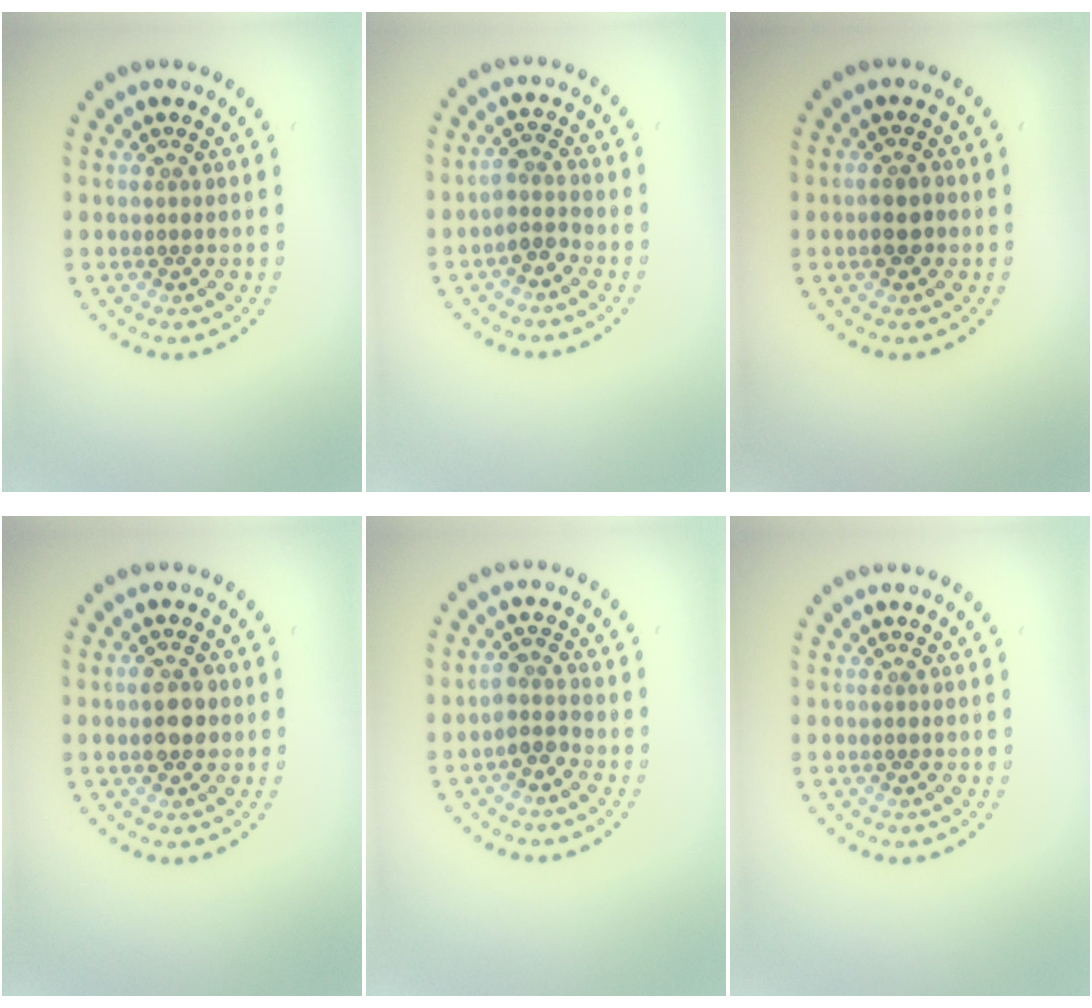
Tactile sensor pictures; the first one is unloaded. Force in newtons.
{"total": 1.8, "press": 1.5, "slide": 1.0}
{"total": 1.8, "press": 1.7, "slide": 0.4}
{"total": 2.9, "press": 2.9, "slide": 0.2}
{"total": 2.0, "press": 1.6, "slide": 1.1}
{"total": 0.0}